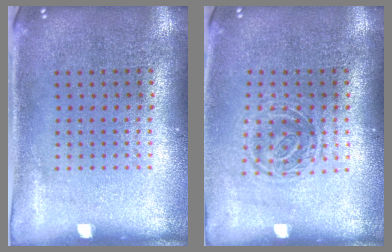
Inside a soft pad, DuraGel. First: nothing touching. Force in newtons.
{"total": 1.3, "press": 1.1, "slide": 0.7}